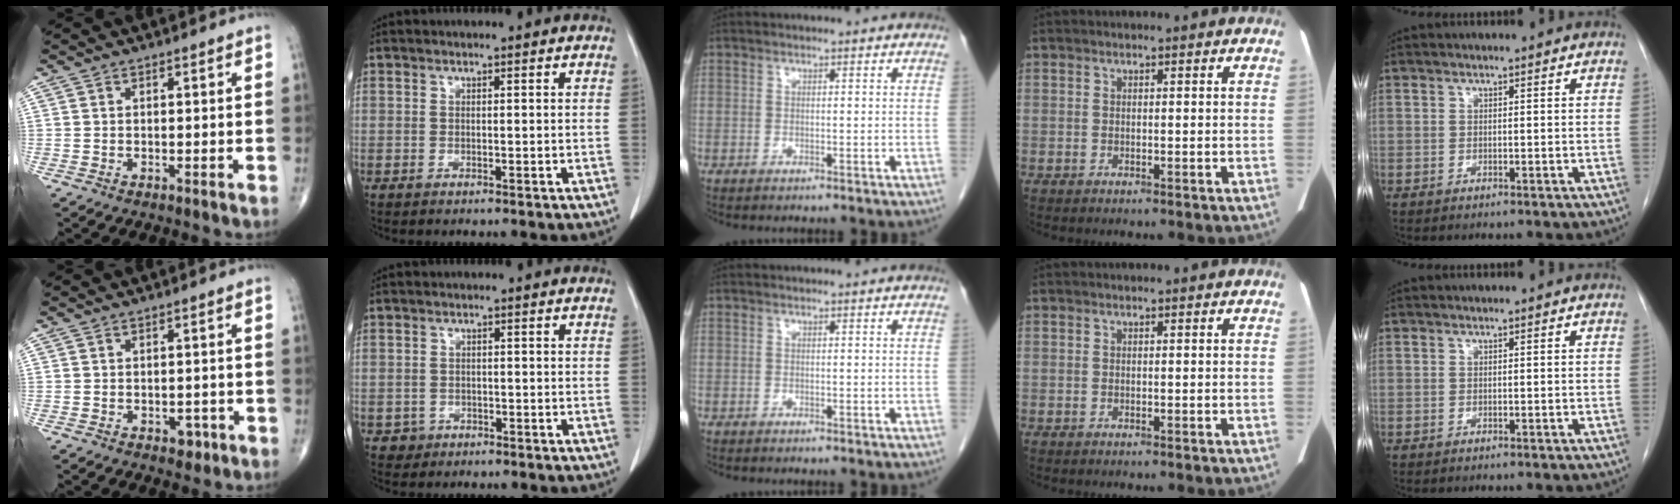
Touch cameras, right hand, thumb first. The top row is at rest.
{"thumb": {"total": 2.2, "force": [-1.0, 1.6, 1.2], "torque": [-0.001, 0.004, -0.010]}, "index": {"total": 2.0, "force": [-1.0, 1.7, -0.2], "torque": [0.006, 0.010, -0.016]}}